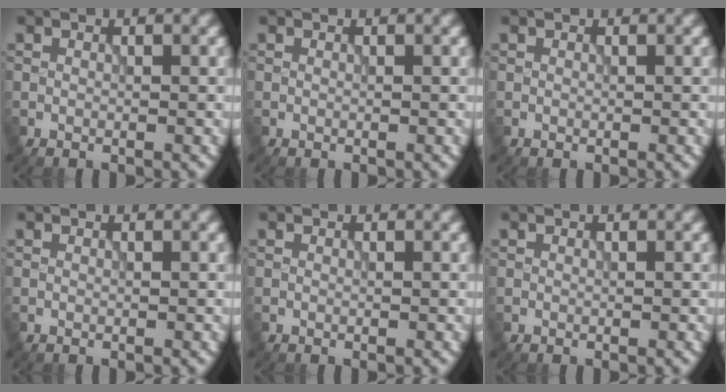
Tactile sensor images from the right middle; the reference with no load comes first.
{"total": 0.0}
{"total": 0.0}
{"total": 0.0}
{"total": 0.0}
{"total": 0.0}